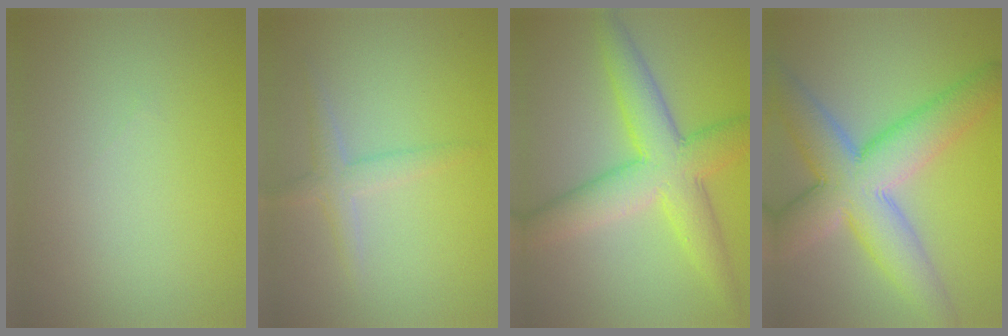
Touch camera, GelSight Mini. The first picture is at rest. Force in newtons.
{"total": 2.2, "press": 2.2, "slide": 0.1}
{"total": 7.1, "press": 7.1, "slide": 0.2}
{"total": 9.7, "press": 9.7, "slide": 0.2}